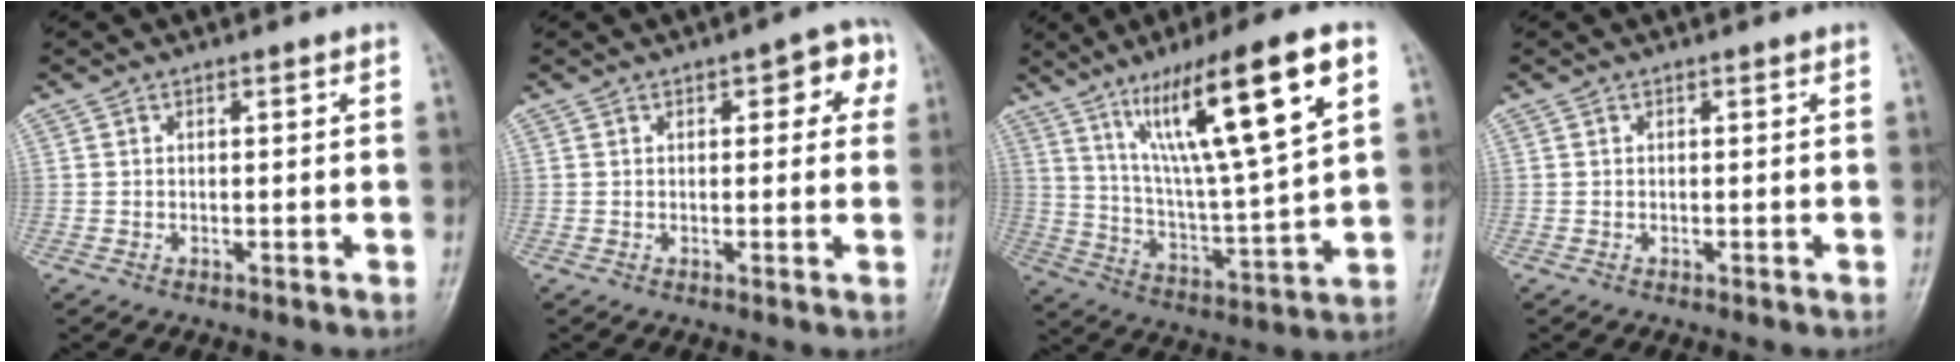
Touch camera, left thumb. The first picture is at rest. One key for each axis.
{"total": 5.7, "fx": 2.0, "fy": 2.8, "fz": 4.5, "tx": -0.025, "ty": 0.002, "tz": 0.015}
{"total": 21.5, "fx": 10.0, "fy": 3.4, "fz": 18.8, "tx": -0.303, "ty": -0.024, "tz": 0.175}
{"total": 0.0}